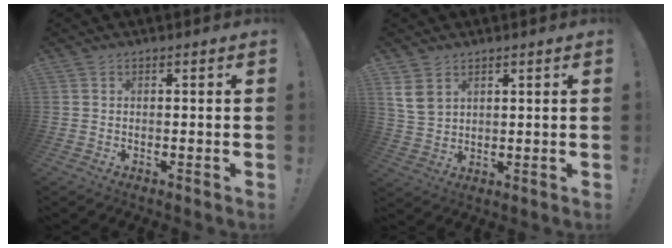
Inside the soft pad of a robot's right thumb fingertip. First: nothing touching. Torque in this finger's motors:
{"motor_torque": [-0.22, 0.36, 0.32, 0.23, 0.02]}